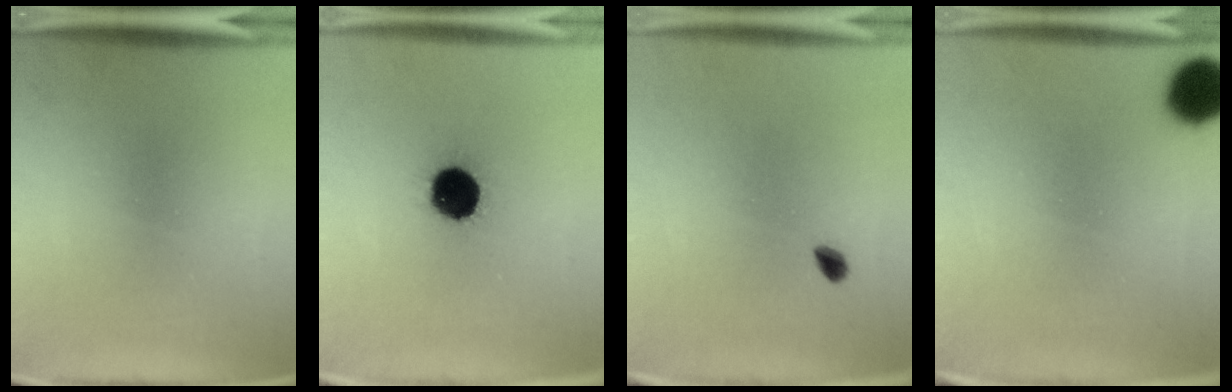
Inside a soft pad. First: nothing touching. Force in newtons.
{"total": 13.3}
{"total": 1.7}
{"total": 10.4}